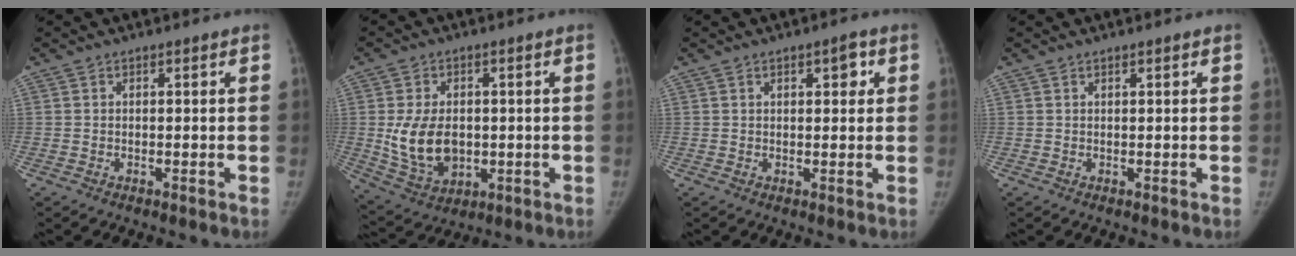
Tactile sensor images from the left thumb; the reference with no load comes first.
{"total": 11.3, "force": [-0.2, 7.7, 8.2], "torque": [-0.133, -0.008, 0.013]}
{"total": 3.2, "force": [1.3, 1.3, 2.6], "torque": [-0.025, -0.001, 0.016]}
{"total": 0.5, "force": [0.4, 0.0, 0.4], "torque": [-0.007, -0.002, 0.008]}